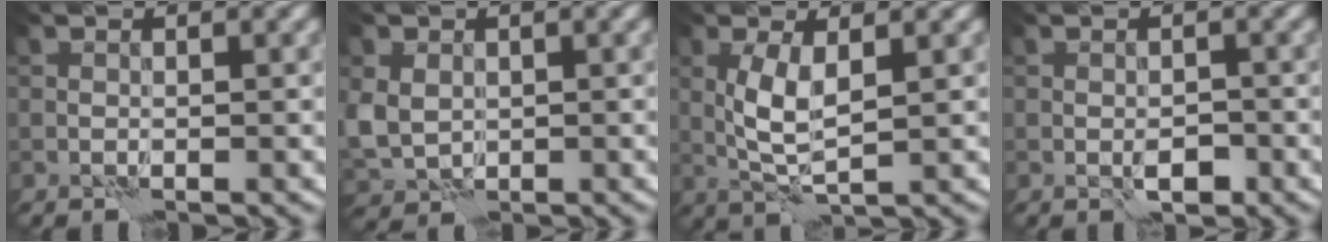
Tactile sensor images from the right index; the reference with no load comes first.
{"total": 4.2, "force": [0.2, 3.4, 2.3], "torque": [-0.064, -0.008, 0.003]}
{"total": 3.7, "force": [0.7, 1.1, 3.5], "torque": [-0.078, 0.000, 0.015]}
{"total": 1.8, "force": [-0.8, 0.9, 1.4], "torque": [-0.024, 0.000, -0.012]}